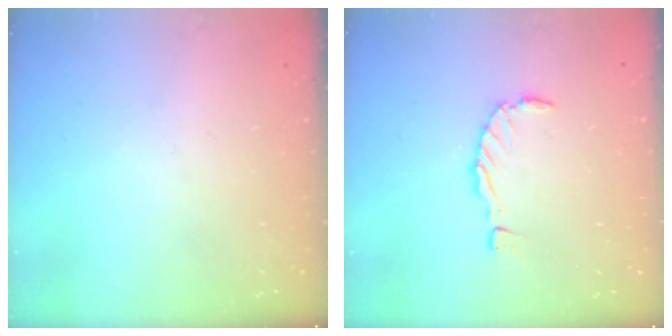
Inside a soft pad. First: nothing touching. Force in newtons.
{"total": 0.0}